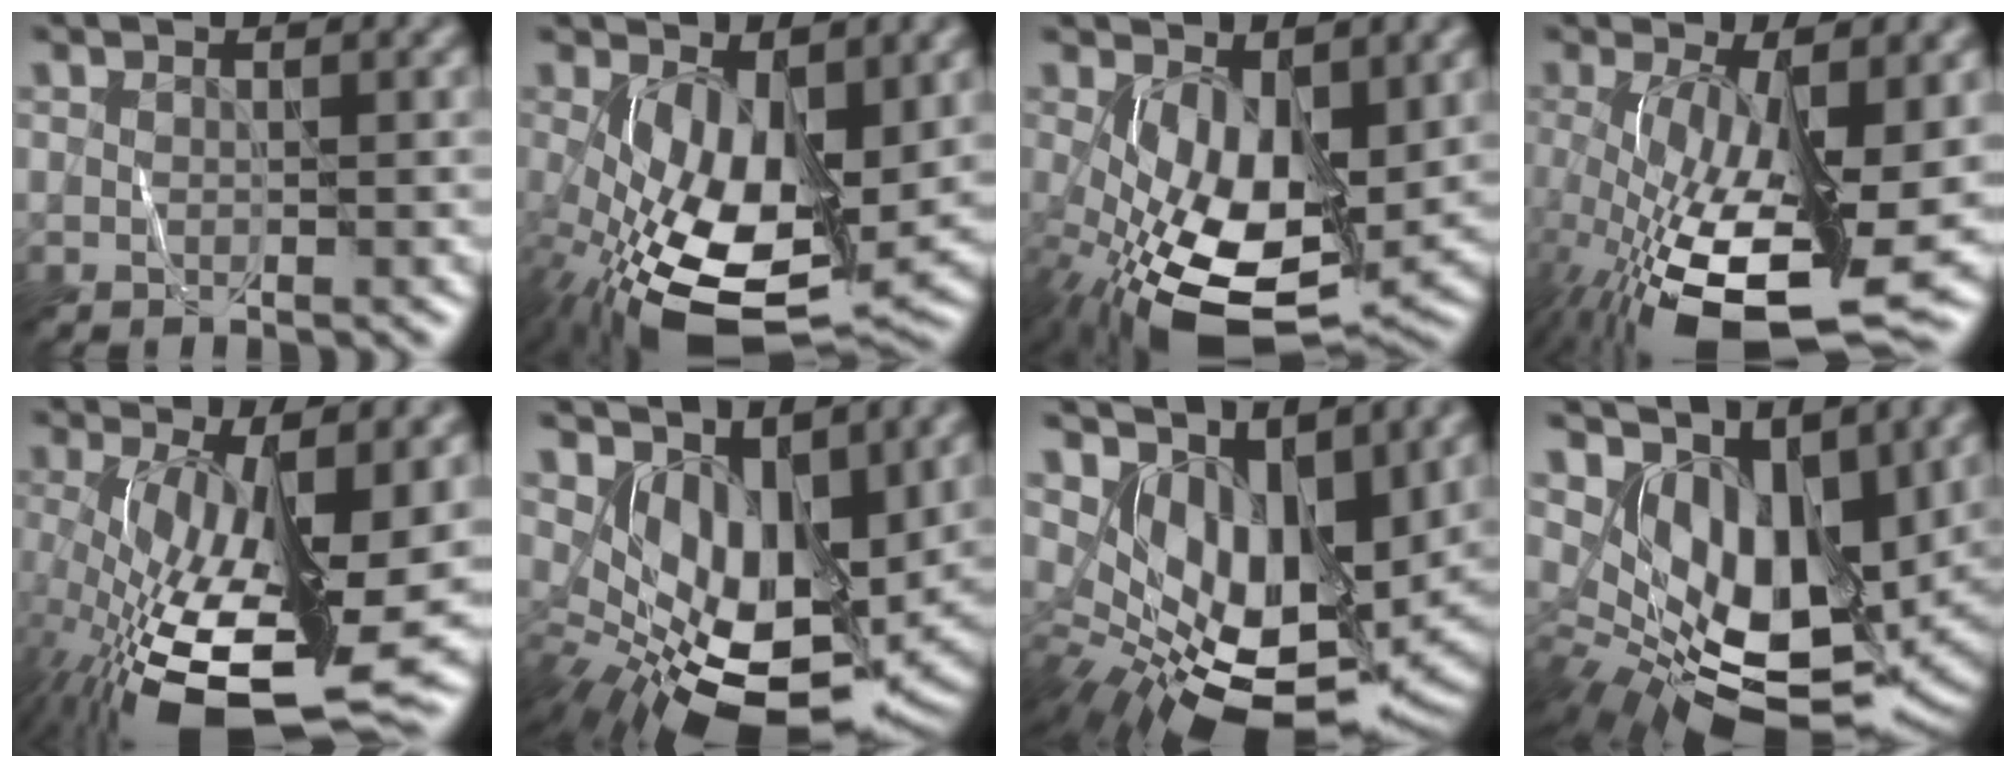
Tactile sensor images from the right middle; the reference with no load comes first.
{"total": 11.7, "force": [-1.5, 5.9, 10.0], "torque": [-0.198, -0.036, -0.012]}
{"total": 10.4, "force": [-1.6, 5.2, 8.9], "torque": [-0.184, -0.025, -0.016]}
{"total": 15.2, "force": [-3.4, 6.0, 13.5], "torque": [-0.248, -0.044, -0.040]}
{"total": 16.7, "force": [-3.4, 6.5, 15.0], "torque": [-0.266, -0.046, -0.040]}
{"total": 11.4, "force": [2.1, 6.3, 9.3], "torque": [-0.158, -0.031, 0.056]}
{"total": 12.4, "force": [3.5, 6.7, 9.8], "torque": [-0.168, -0.020, 0.083]}
{"total": 11.4, "force": [4.0, 6.2, 8.7], "torque": [-0.166, -0.020, 0.085]}